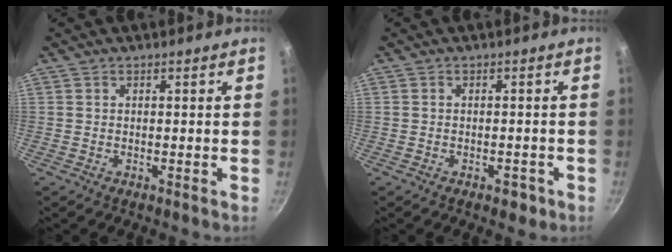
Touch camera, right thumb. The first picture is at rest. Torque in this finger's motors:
{"motor_torque": [-0.06, 0.22, -0.39, -0.01, 0.01]}